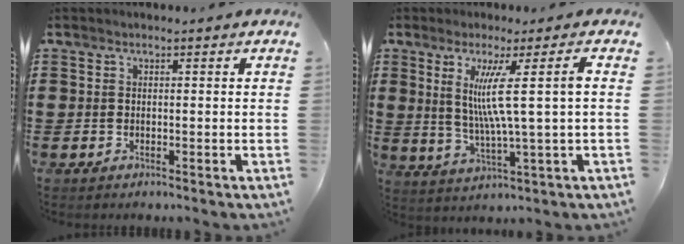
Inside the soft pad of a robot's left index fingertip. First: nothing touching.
{"total": 8.8, "force": [2.1, 0.1, 8.6], "torque": [-0.166, 0.001, 0.028]}